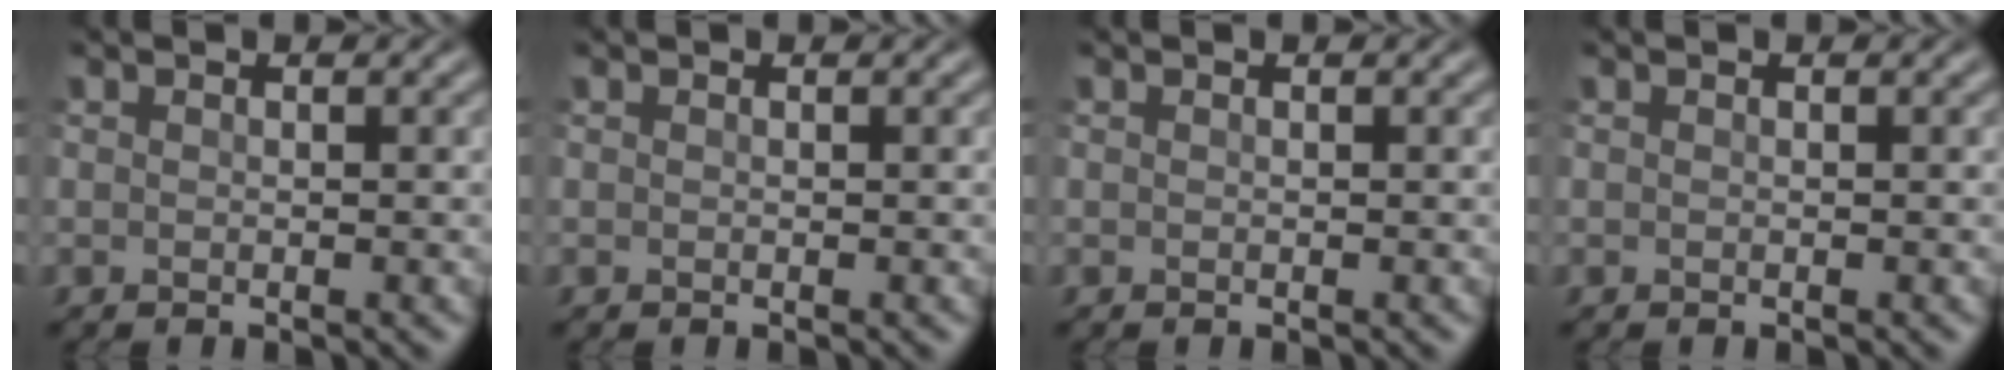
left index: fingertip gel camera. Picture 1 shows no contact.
{"total": 0.0}
{"total": 0.0}
{"total": 0.0}